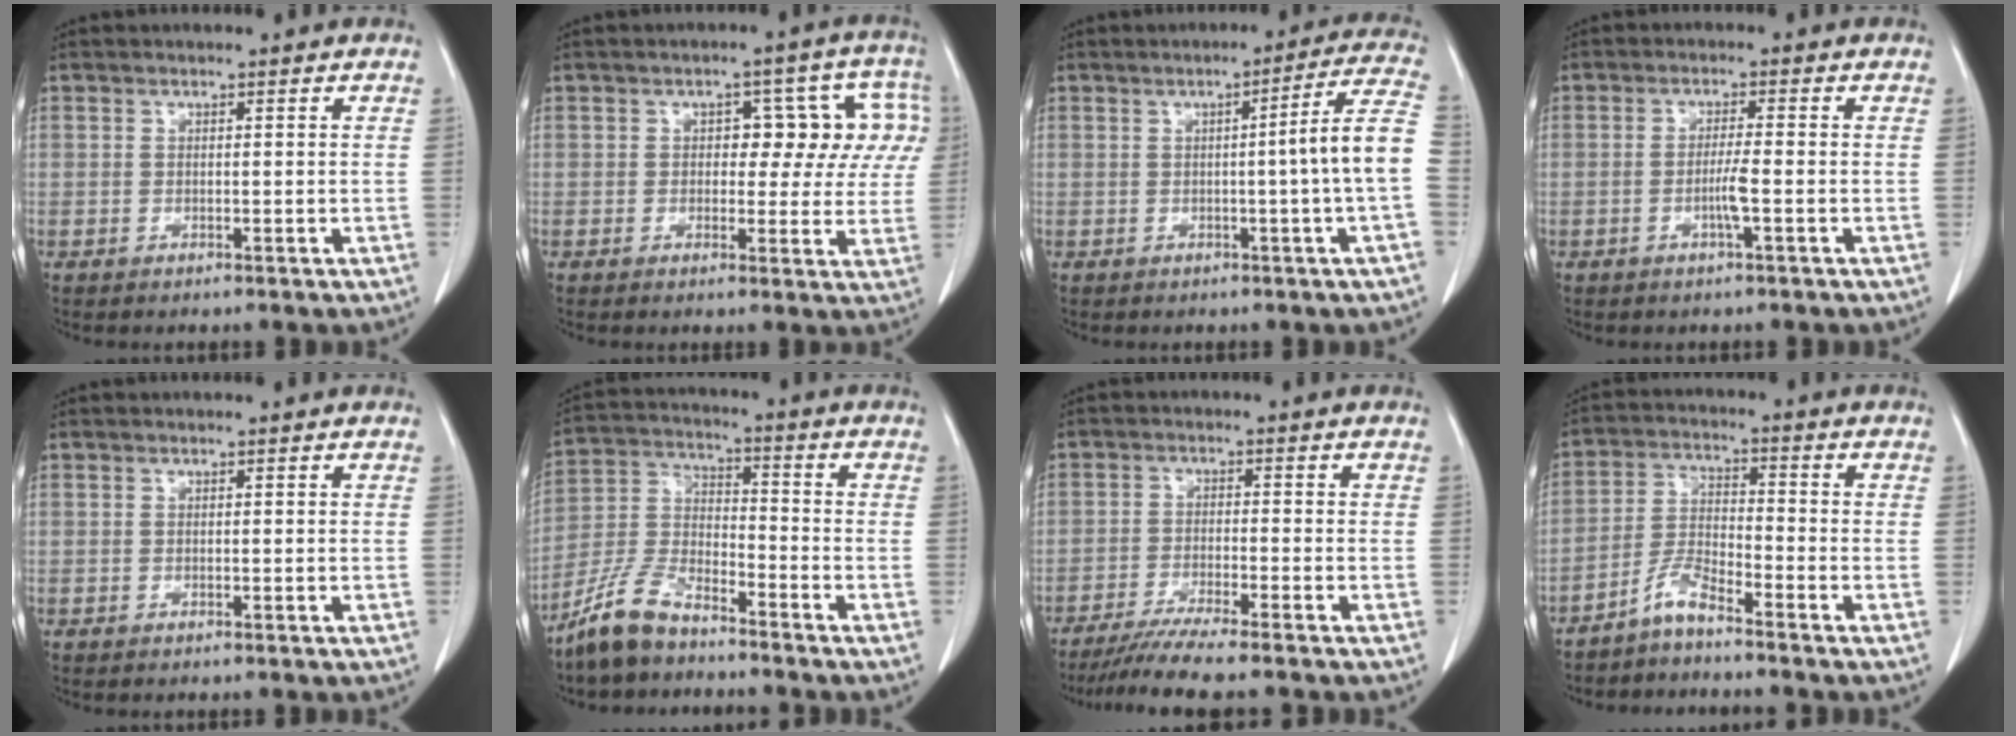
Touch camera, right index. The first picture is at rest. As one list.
[{"total": 9.6, "force": [1.7, 5.1, 7.9], "torque": [-0.073, 0.039, 0.019]}, {"total": 9.1, "force": [-0.9, -1.9, 8.9], "torque": [-0.110, 0.007, -0.014]}, {"total": 3.0, "force": [-0.9, -0.2, 2.9], "torque": [-0.056, -0.003, -0.019]}, {"total": 0.0}, {"total": 9.1, "force": [-7.5, 3.0, 4.3], "torque": [-0.102, -0.003, -0.151]}, {"total": 7.3, "force": [-6.2, -0.3, 3.7], "torque": [-0.061, -0.023, -0.108]}, {"total": 4.6, "force": [-3.9, 0.2, 2.4], "torque": [-0.054, -0.012, -0.082]}]